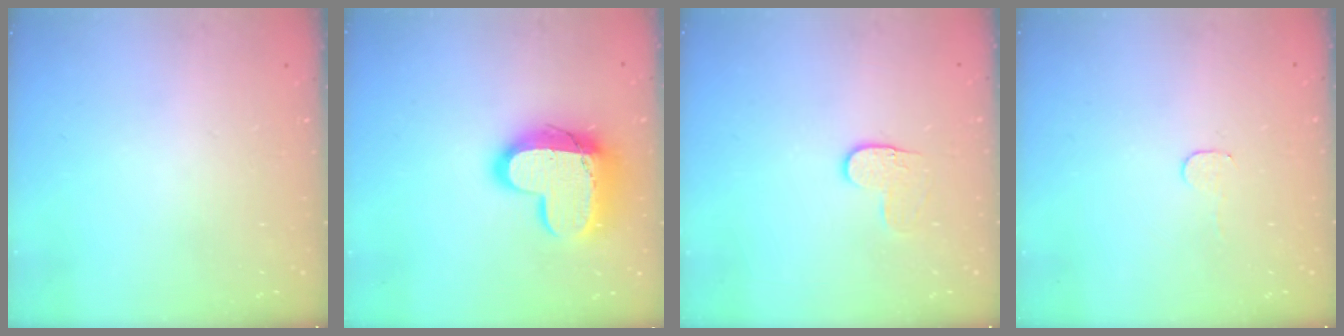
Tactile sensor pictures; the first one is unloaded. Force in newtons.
{"total": 16.2, "press": 16.1, "slide": 1.1}
{"total": 3.8, "press": 3.8, "slide": 0.4}
{"total": 2.8, "press": 2.8, "slide": 0.2}